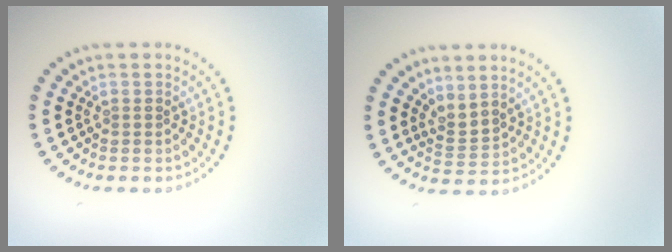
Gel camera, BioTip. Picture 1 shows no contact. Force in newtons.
{"total": 2.1, "press": 1.4, "slide": 1.6}